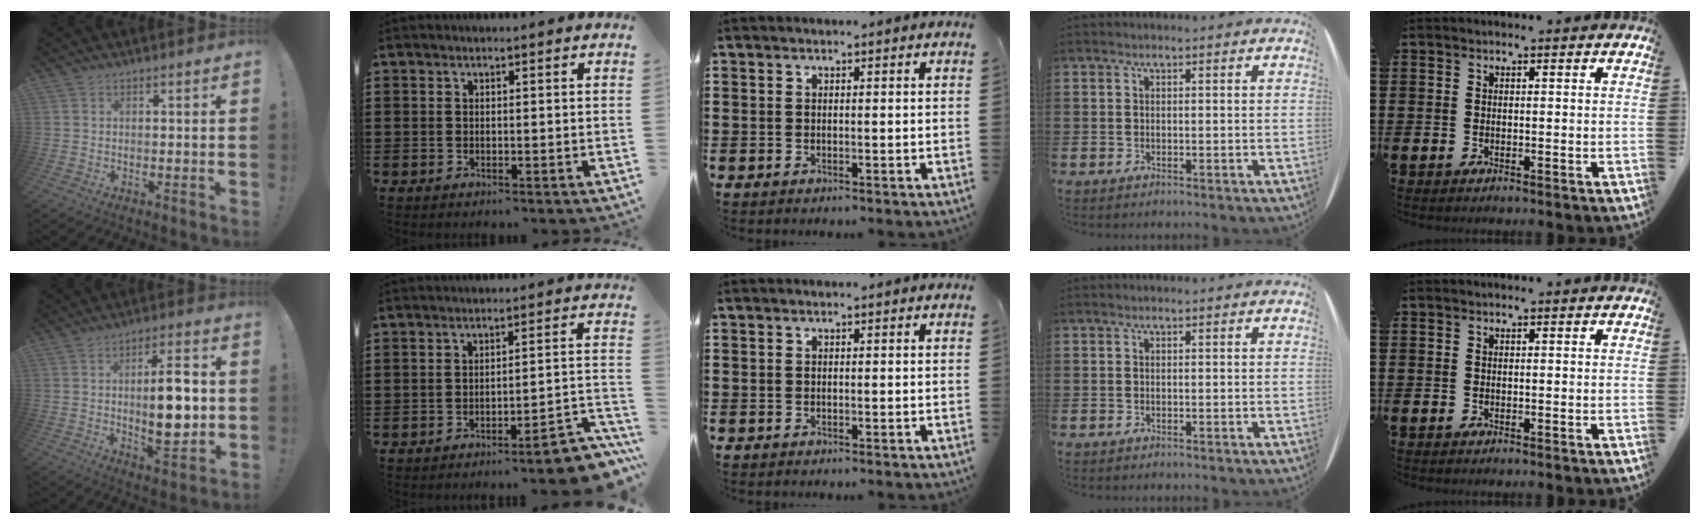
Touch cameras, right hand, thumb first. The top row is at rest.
{"thumb": {"total": 13.1, "force": [0.4, 4.6, 12.3], "torque": [-0.199, -0.008, -0.005]}, "index": {"total": 5.3, "force": [-4.4, 0.4, 3.0], "torque": [-0.048, -0.012, -0.082]}}